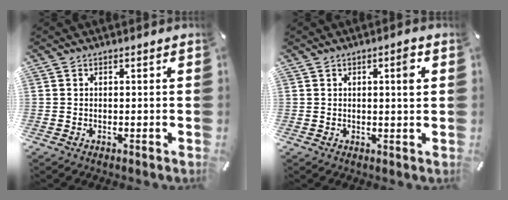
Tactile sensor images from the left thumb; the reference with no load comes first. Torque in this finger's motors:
{"motor_torque": [0.09, -0.12, 0.18, 0.16, 0.02]}